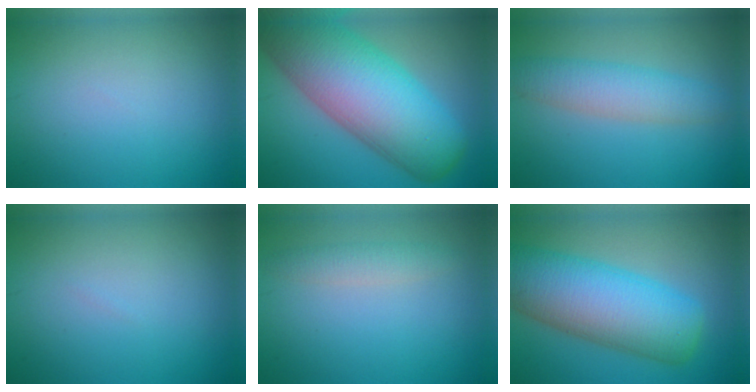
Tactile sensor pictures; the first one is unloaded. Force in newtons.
{"total": 14.3, "press": 14.3, "slide": 0.9}
{"total": 4.3, "press": 4.3, "slide": 0.1}
{"total": 0.0}
{"total": 1.9, "press": 1.9, "slide": 0.0}
{"total": 11.6, "press": 11.6, "slide": 0.4}